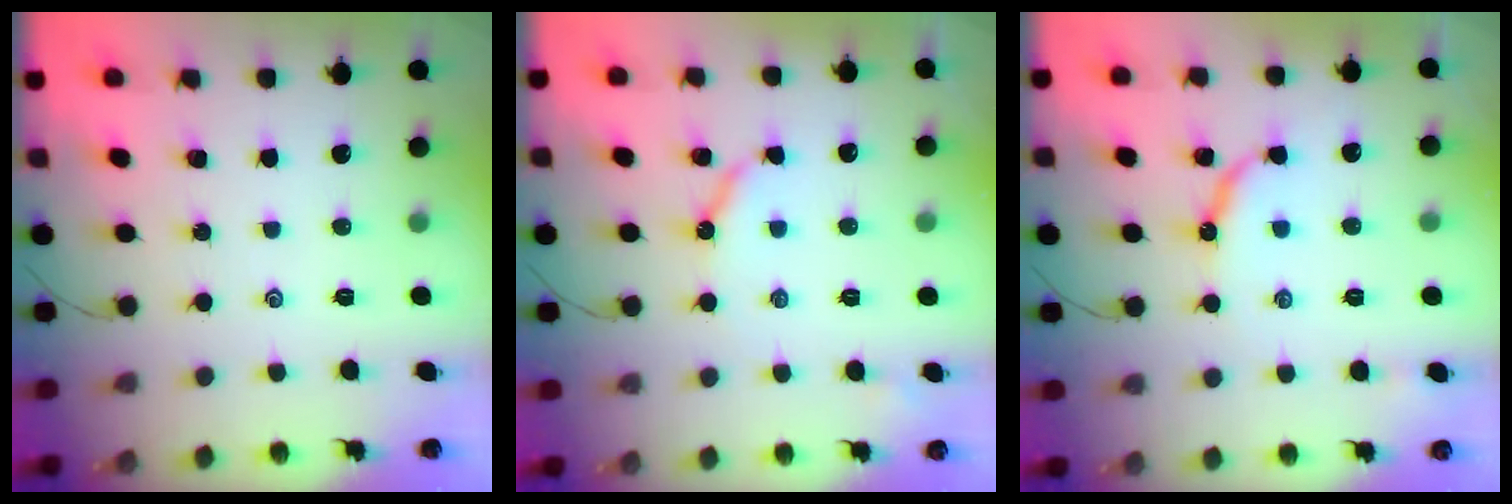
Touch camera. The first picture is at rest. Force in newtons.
{"total": 6.2, "press": 6.2, "slide": 0.4}
{"total": 8.3, "press": 8.3, "slide": 0.3}